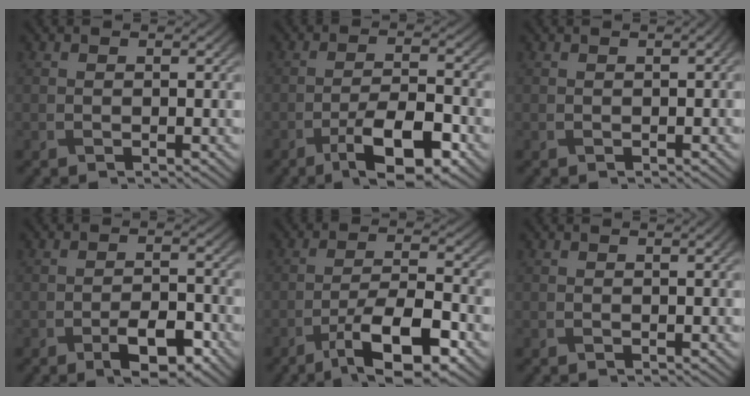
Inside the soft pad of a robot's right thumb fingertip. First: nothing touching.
{"total": 8.5, "force": [-4.6, 2.6, 6.7], "torque": [-0.115, 0.004, -0.078]}
{"total": 0.9, "force": [0.4, 0.2, 0.8], "torque": [-0.012, 0.004, 0.005]}
{"total": 5.2, "force": [-2.8, 2.1, 3.8], "torque": [-0.059, 0.002, -0.046]}
{"total": 10.2, "force": [-5.9, 2.7, 7.9], "torque": [-0.139, 0.000, -0.099]}
{"total": 1.1, "force": [0.5, 0.1, 1.0], "torque": [-0.016, 0.005, 0.007]}